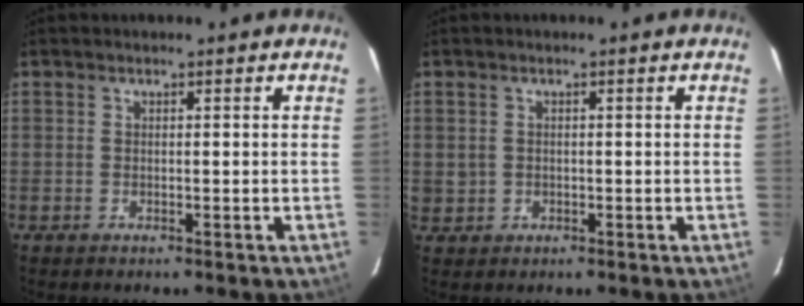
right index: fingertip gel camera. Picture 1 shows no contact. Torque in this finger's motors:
{"motor_torque": [0.13, 0.07, -0.03, 0.00]}